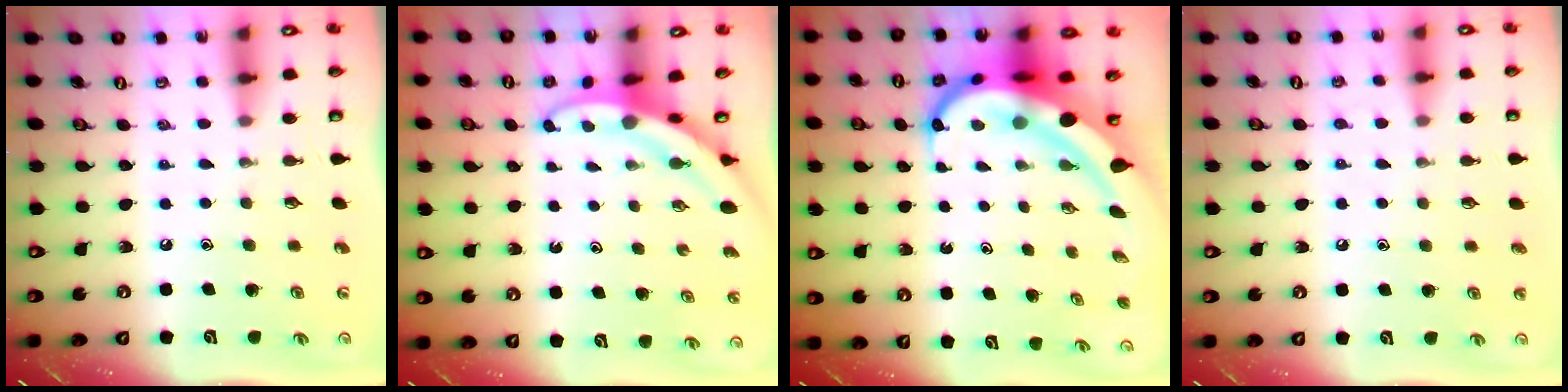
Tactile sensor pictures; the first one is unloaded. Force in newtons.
{"total": 3.3, "press": 3.3, "slide": 0.3}
{"total": 12.8, "press": 12.7, "slide": 2.2}
{"total": 4.0, "press": 4.0, "slide": 0.5}